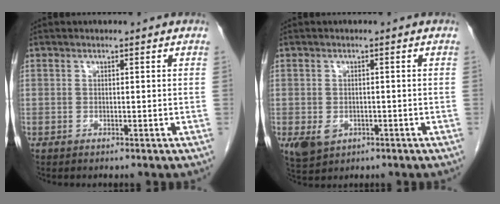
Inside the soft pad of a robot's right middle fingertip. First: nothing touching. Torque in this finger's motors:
{"motor_torque": [0.52, -0.63, 0.09, 0.04]}